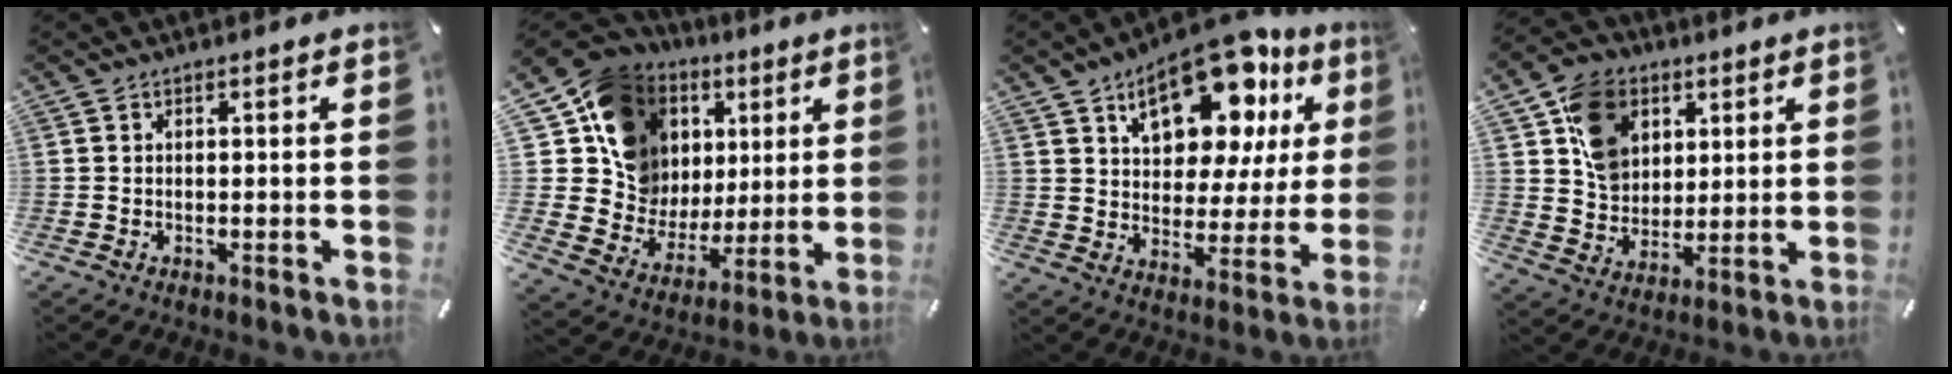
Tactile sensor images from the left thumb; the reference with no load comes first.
{"total": 16.4, "force": [7.3, 13.7, 5.4], "torque": [-0.096, -0.049, 0.151]}
{"total": 19.7, "force": [11.7, 10.7, 11.6], "torque": [-0.170, -0.068, 0.198]}
{"total": 11.8, "force": [4.8, 9.7, 4.8], "torque": [-0.090, -0.001, 0.098]}